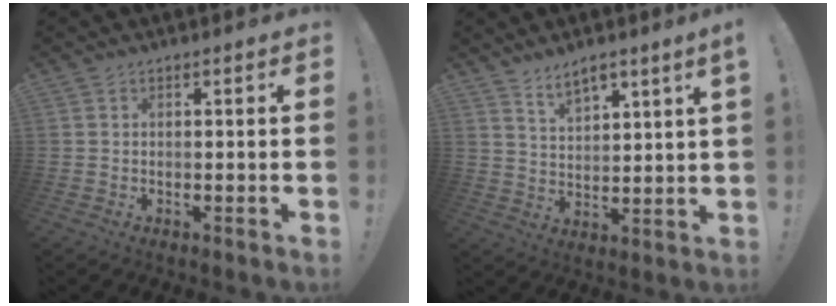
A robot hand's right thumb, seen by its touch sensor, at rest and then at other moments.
{"total": 6.1, "force": [5.1, 0.9, 3.2], "torque": [-0.053, -0.027, 0.089]}